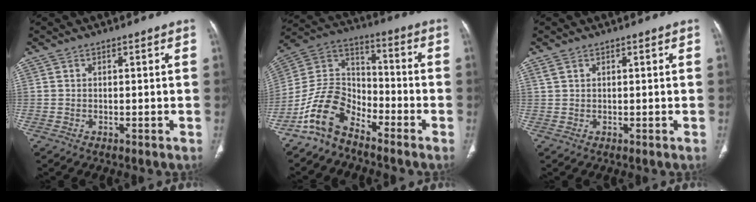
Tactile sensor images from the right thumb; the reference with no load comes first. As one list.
[{"total": 10.8, "force": [-7.9, 5.8, 4.6], "torque": [-0.081, 0.080, -0.168]}, {"total": 1.0, "force": [0.6, 0.5, 0.5], "torque": [-0.015, 0.009, 0.018]}]